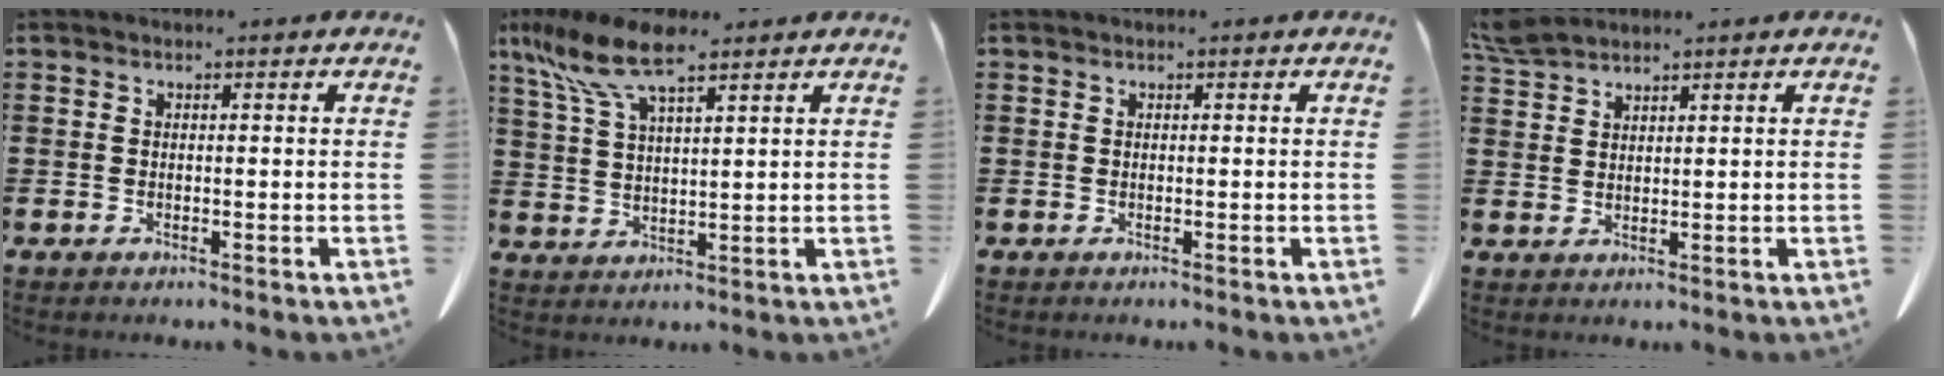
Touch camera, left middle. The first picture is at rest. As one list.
[{"total": 9.3, "force": [6.2, 2.6, 6.4], "torque": [-0.155, -0.016, 0.108]}, {"total": 0.0}, {"total": 3.4, "force": [3.1, 0.7, 1.3], "torque": [-0.035, -0.006, 0.059]}]